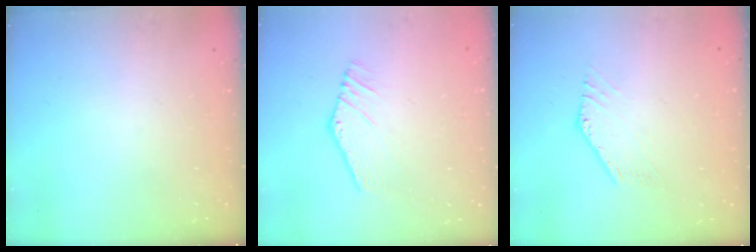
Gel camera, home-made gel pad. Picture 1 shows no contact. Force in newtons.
{"total": 4.0, "press": 4.0, "slide": 0.1}
{"total": 0.8, "press": 0.7, "slide": 0.4}